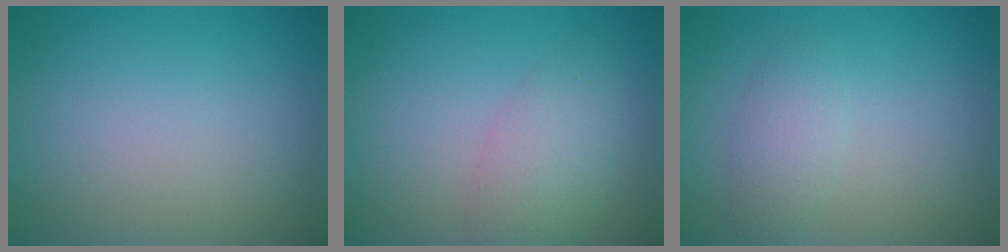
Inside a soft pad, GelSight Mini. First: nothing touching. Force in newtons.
{"total": 3.4, "press": 3.4, "slide": 0.0}
{"total": 2.0, "press": 2.0, "slide": 0.1}